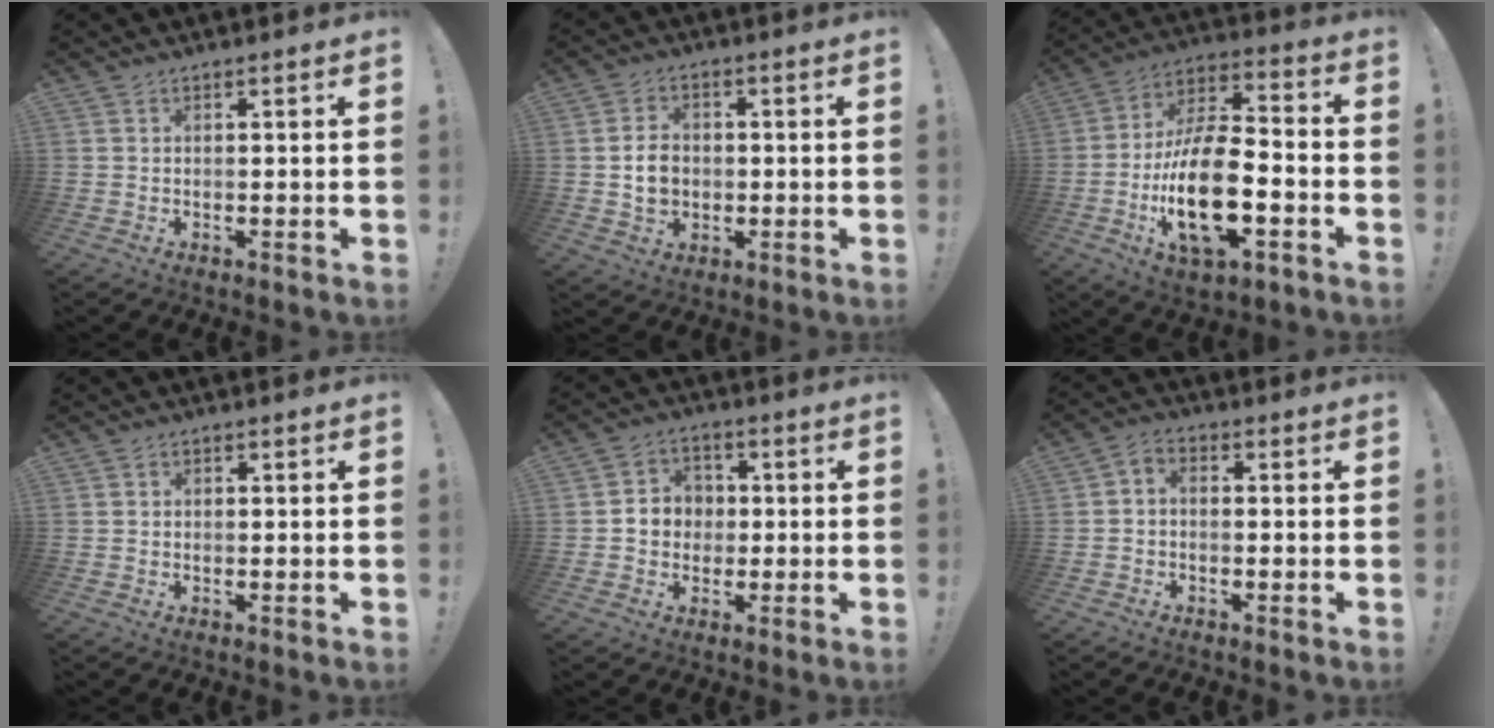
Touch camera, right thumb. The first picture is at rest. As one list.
[{"total": 6.9, "force": [-0.3, 5.7, 3.9], "torque": [-0.048, 0.007, -0.004]}, {"total": 20.8, "force": [-6.0, 9.2, 17.7], "torque": [-0.341, 0.025, -0.100]}, {"total": 0.8, "force": [-0.2, 0.7, 0.3], "torque": [-0.009, 0.007, -0.002]}, {"total": 6.9, "force": [-0.3, 6.5, 2.3], "torque": [-0.036, 0.009, -0.001]}, {"total": 2.8, "force": [-1.4, 1.7, 1.7], "torque": [-0.039, 0.010, -0.026]}]